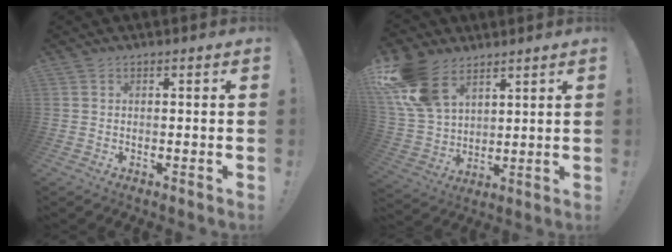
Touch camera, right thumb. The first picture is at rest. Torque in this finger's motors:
{"motor_torque": [1.98, 2.21, 0.91, 0.37, 0.41]}